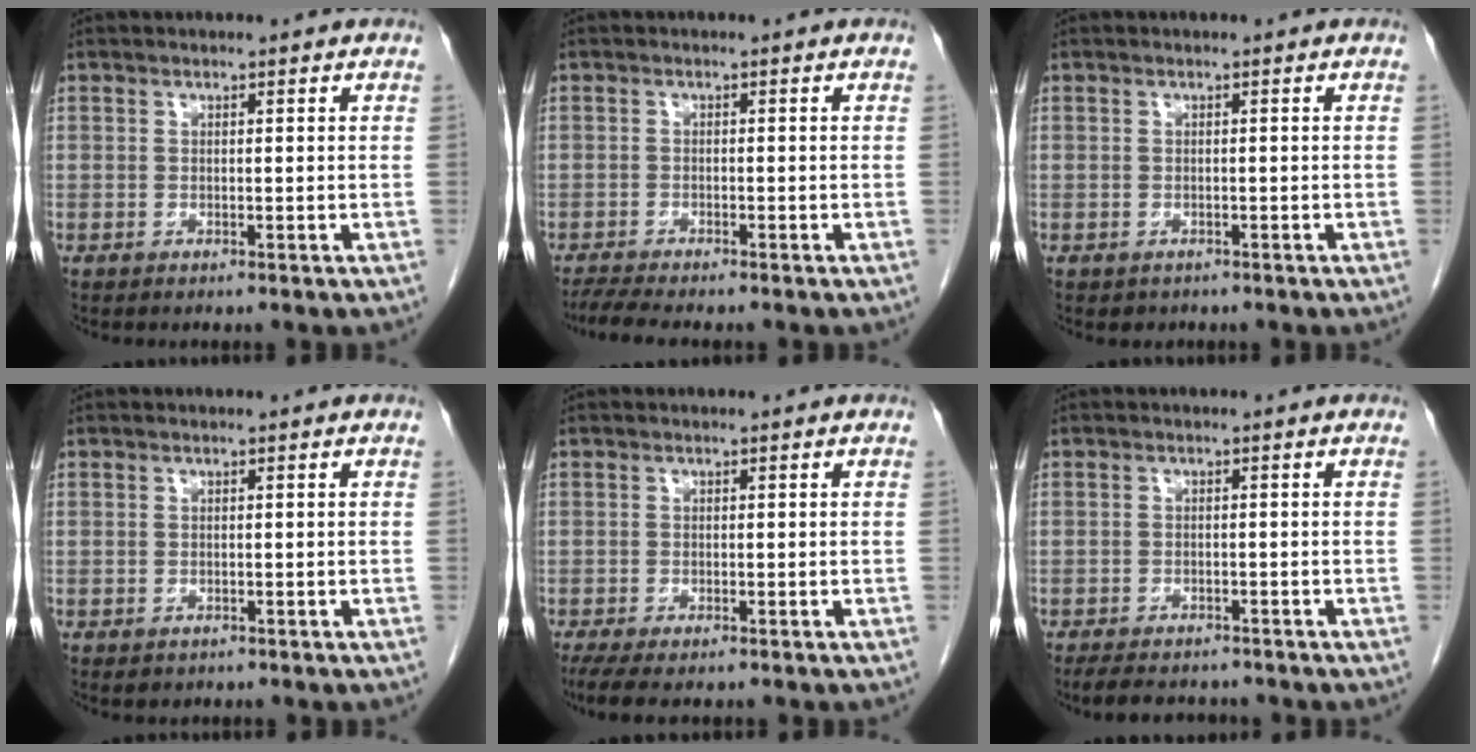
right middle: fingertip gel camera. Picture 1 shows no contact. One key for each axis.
{"total": 4.4, "fx": -3.8, "fy": 0.1, "fz": 2.2, "tx": -0.038, "ty": -0.013, "tz": -0.063}
{"total": 1.1, "fx": -0.8, "fy": 0.8, "fz": 0.1, "tx": -0.008, "ty": 0.001, "tz": -0.007}
{"total": 1.2, "fx": -0.7, "fy": 0.8, "fz": 0.4, "tx": -0.009, "ty": 0.000, "tz": -0.004}
{"total": 5.4, "fx": -4.0, "fy": 1.6, "fz": 3.2, "tx": -0.055, "ty": -0.016, "tz": -0.064}
{"total": 7.3, "fx": -6.3, "fy": 2.4, "fz": 2.7, "tx": -0.041, "ty": -0.005, "tz": -0.088}